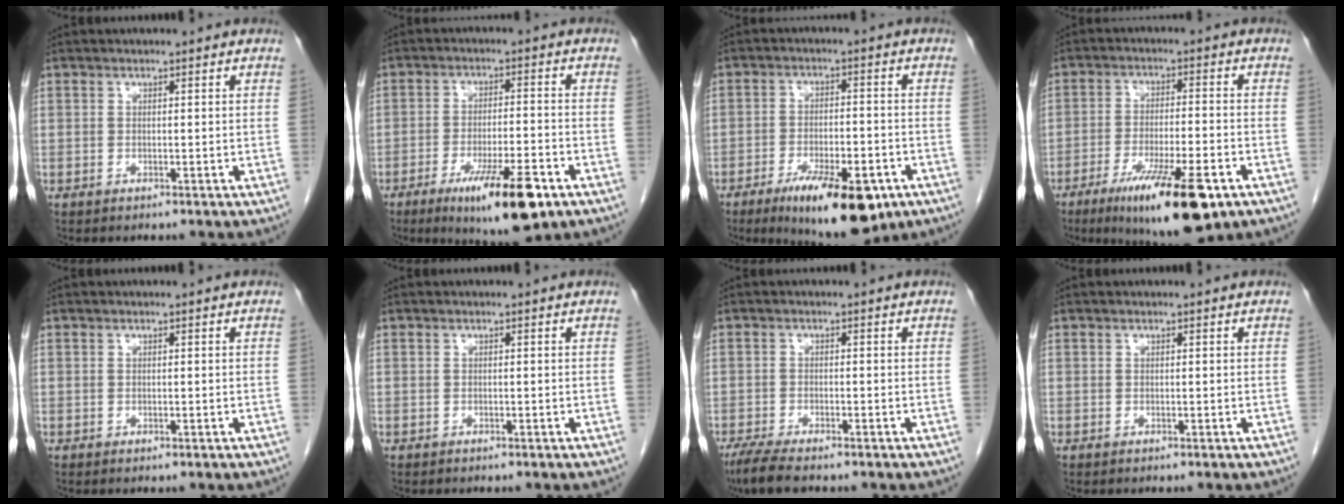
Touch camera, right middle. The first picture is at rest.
{"total": 11.9, "force": [-6.7, 1.8, 9.7], "torque": [-0.158, -0.022, -0.100]}
{"total": 13.2, "force": [-7.7, 4.0, 9.9], "torque": [-0.149, -0.014, -0.115]}
{"total": 14.3, "force": [-8.2, 2.3, 11.5], "torque": [-0.175, -0.028, -0.126]}
{"total": 0.0}
{"total": 0.0}
{"total": 5.1, "force": [-4.0, 0.9, 3.1], "torque": [-0.063, -0.015, -0.069]}
{"total": 0.0}